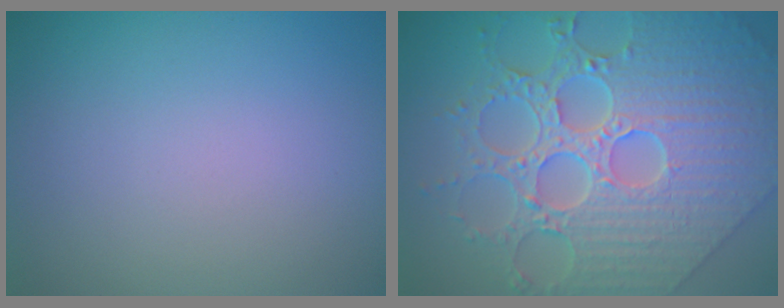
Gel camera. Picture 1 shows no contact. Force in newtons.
{"total": 9.3, "press": 7.3, "slide": 5.7}